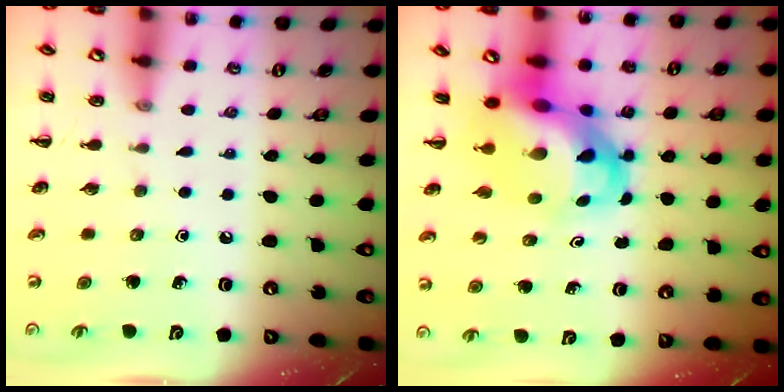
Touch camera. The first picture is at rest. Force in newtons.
{"total": 7.9, "press": 7.6, "slide": 2.3}